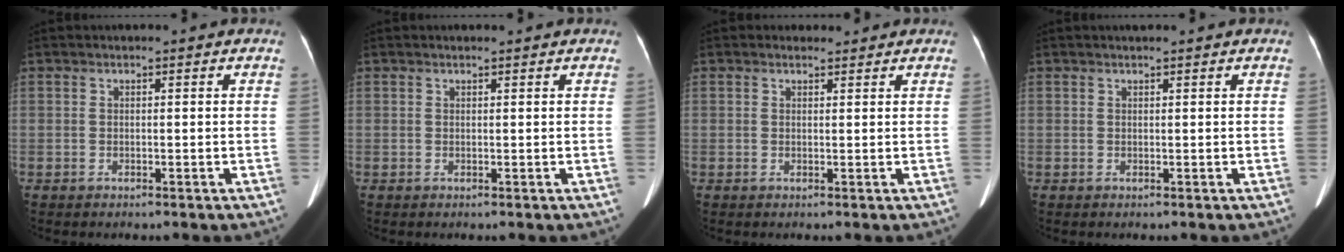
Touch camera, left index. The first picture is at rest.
{"total": 0.7, "force": [0.7, 0.0, 0.2], "torque": [-0.009, 0.005, 0.012]}
{"total": 1.2, "force": [1.1, 0.6, 0.0], "torque": [-0.006, 0.005, 0.016]}
{"total": 1.4, "force": [1.2, 0.0, 0.7], "torque": [-0.010, 0.012, 0.022]}